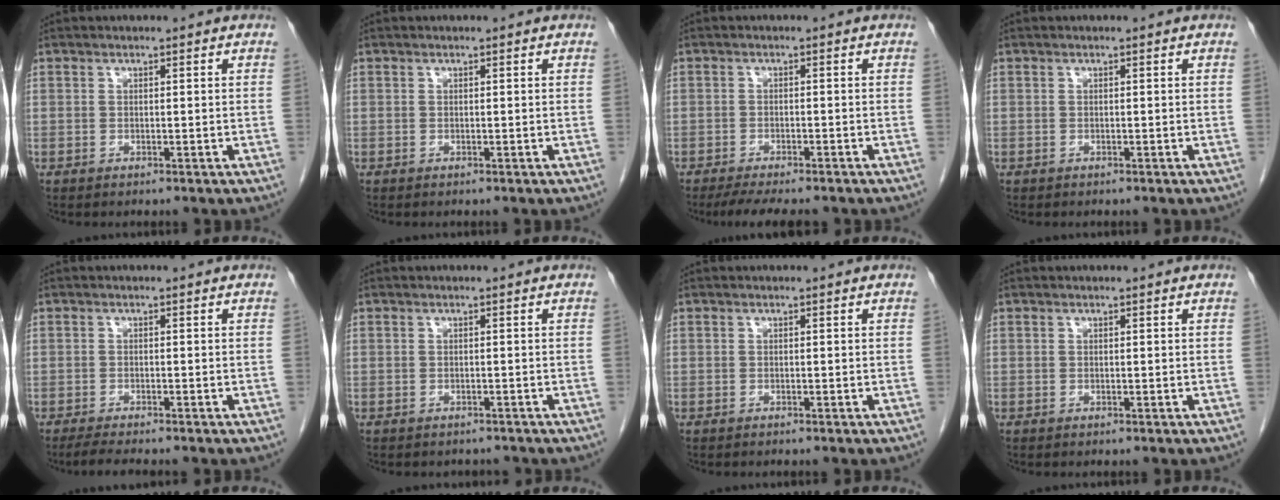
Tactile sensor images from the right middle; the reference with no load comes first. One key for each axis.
{"total": 0.0}
{"total": 6.8, "fx": -5.7, "fy": 1.5, "fz": 3.4, "tx": -0.049, "ty": -0.012, "tz": -0.086}
{"total": 0.0}
{"total": 3.5, "fx": -3.0, "fy": 0.0, "fz": 1.9, "tx": -0.034, "ty": -0.009, "tz": -0.047}
{"total": 2.1, "fx": -2.0, "fy": 0.8, "fz": 0.0, "tx": -0.004, "ty": -0.003, "tz": -0.027}
{"total": 0.0}
{"total": 0.0}